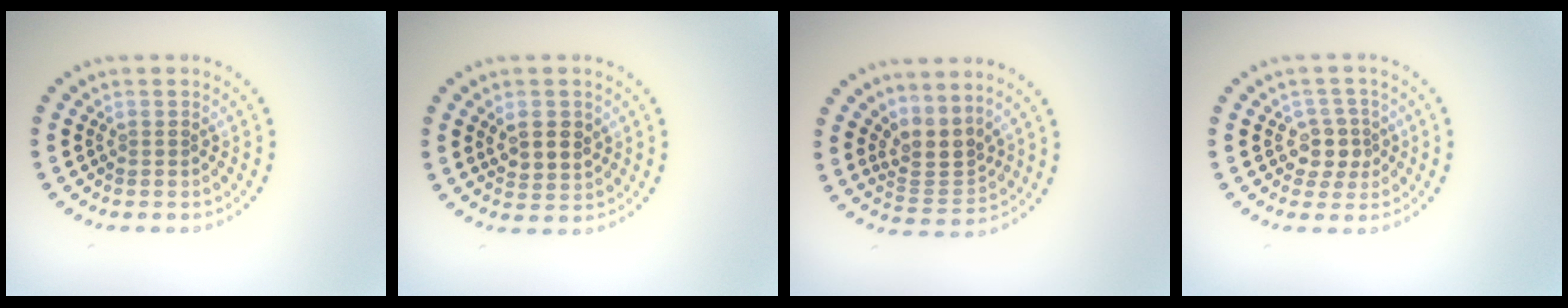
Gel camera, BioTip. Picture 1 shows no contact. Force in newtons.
{"total": 2.7, "press": 2.6, "slide": 0.7}
{"total": 3.0, "press": 2.1, "slide": 2.1}
{"total": 2.5, "press": 2.1, "slide": 1.2}